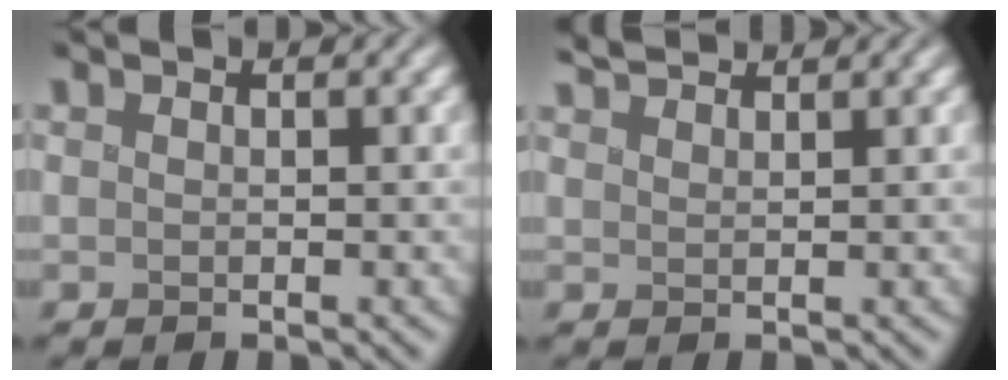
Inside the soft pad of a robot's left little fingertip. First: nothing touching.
{"total": 2.5, "force": [2.4, 0.3, 0.7], "torque": [-0.016, 0.013, 0.035]}